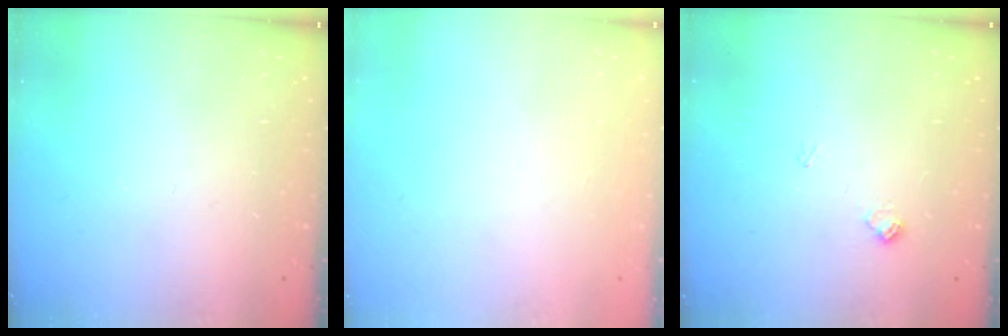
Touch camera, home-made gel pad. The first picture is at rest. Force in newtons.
{"total": 0.0}
{"total": 5.9, "press": 5.8, "slide": 0.5}